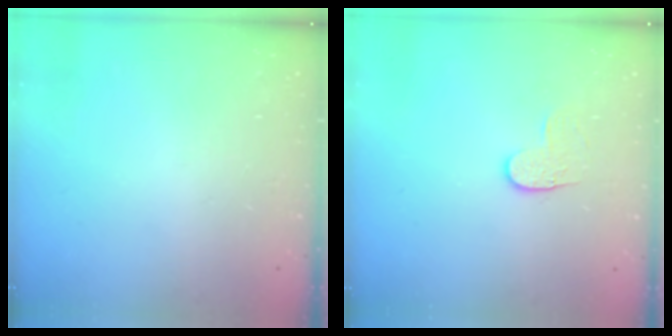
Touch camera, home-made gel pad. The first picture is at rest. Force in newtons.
{"total": 3.6, "press": 3.6, "slide": 0.4}